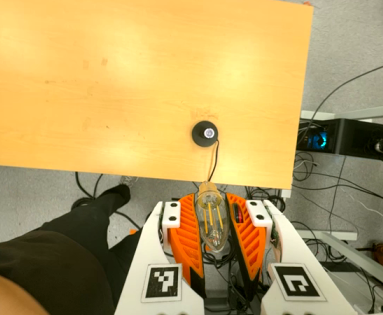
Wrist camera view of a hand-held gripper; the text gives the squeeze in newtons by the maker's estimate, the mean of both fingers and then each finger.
{"total": 13.4, "left": 13.9, "right": 12.9}